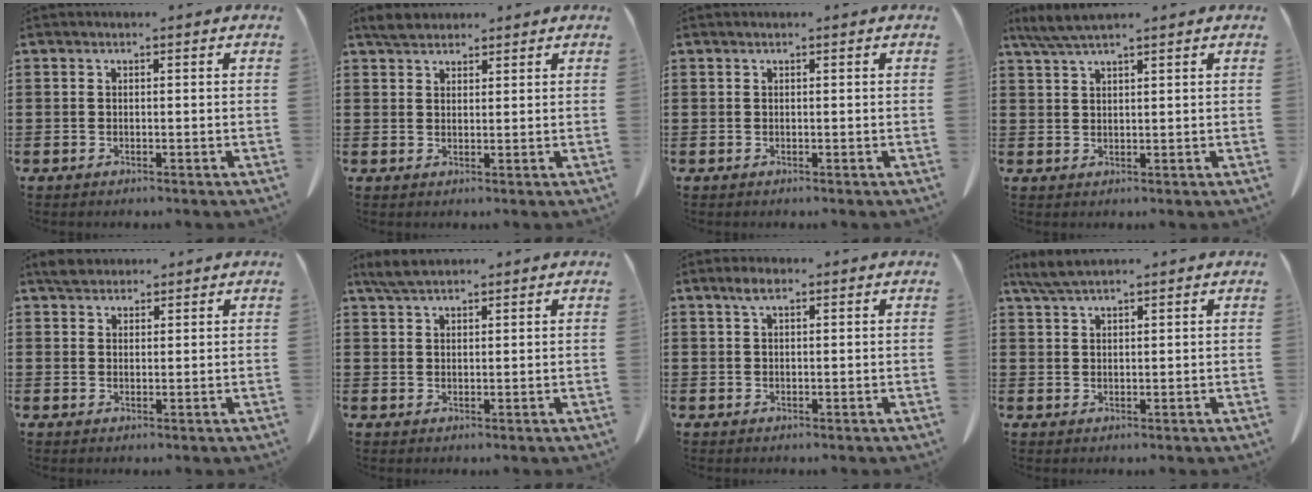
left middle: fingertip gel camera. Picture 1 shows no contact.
{"total": 2.8, "force": [2.4, 1.1, 0.8], "torque": [-0.015, 0.000, 0.046]}
{"total": 0.0}
{"total": 3.8, "force": [3.0, 0.1, 2.3], "torque": [-0.051, -0.004, 0.058]}
{"total": 2.5, "force": [2.2, 0.9, 0.5], "torque": [-0.009, -0.001, 0.043]}
{"total": 3.4, "force": [2.7, 0.9, 1.8], "torque": [-0.043, 0.000, 0.053]}
{"total": 2.4, "force": [1.3, 0.8, 1.9], "torque": [-0.041, 0.003, 0.022]}
{"total": 3.6, "force": [2.8, 0.6, 2.1], "torque": [-0.049, -0.002, 0.055]}